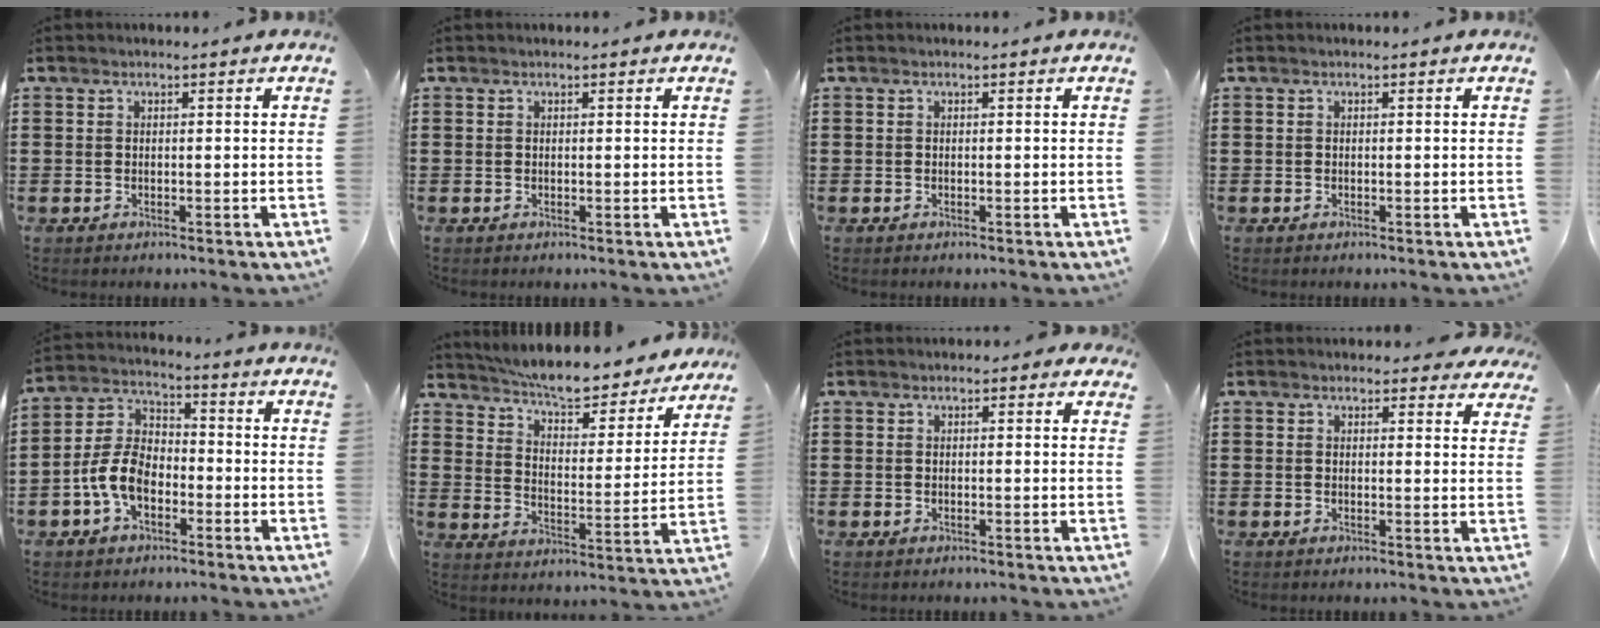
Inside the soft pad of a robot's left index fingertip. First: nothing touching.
{"total": 0.0}
{"total": 0.0}
{"total": 0.0}
{"total": 7.6, "force": [-3.2, 4.6, 5.2], "torque": [-0.141, 0.004, -0.072]}
{"total": 6.5, "force": [6.3, 0.2, 1.7], "torque": [-0.055, -0.051, 0.104]}
{"total": 0.9, "force": [0.2, 0.8, 0.3], "torque": [-0.010, 0.007, 0.001]}
{"total": 2.1, "force": [1.8, 1.0, 0.5], "torque": [-0.009, 0.001, 0.032]}